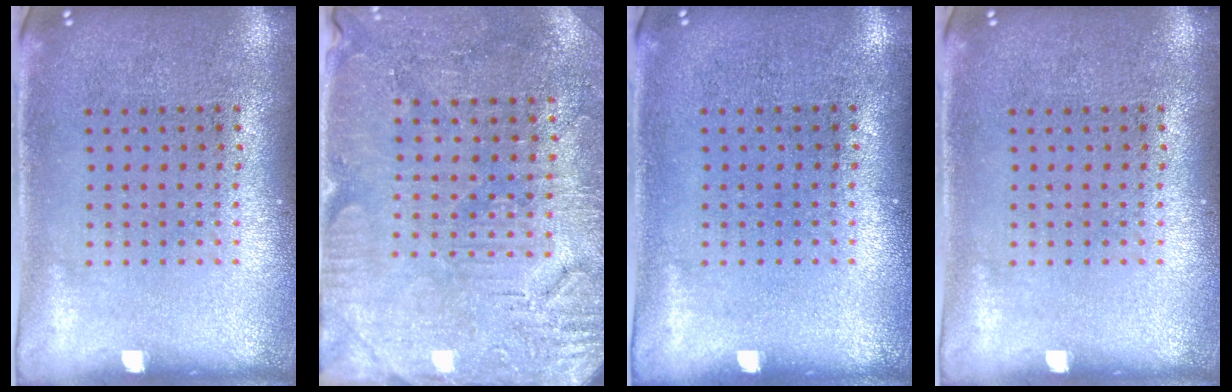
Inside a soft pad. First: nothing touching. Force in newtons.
{"total": 3.0, "press": 2.9, "slide": 0.6}
{"total": 0.0}
{"total": 0.0}